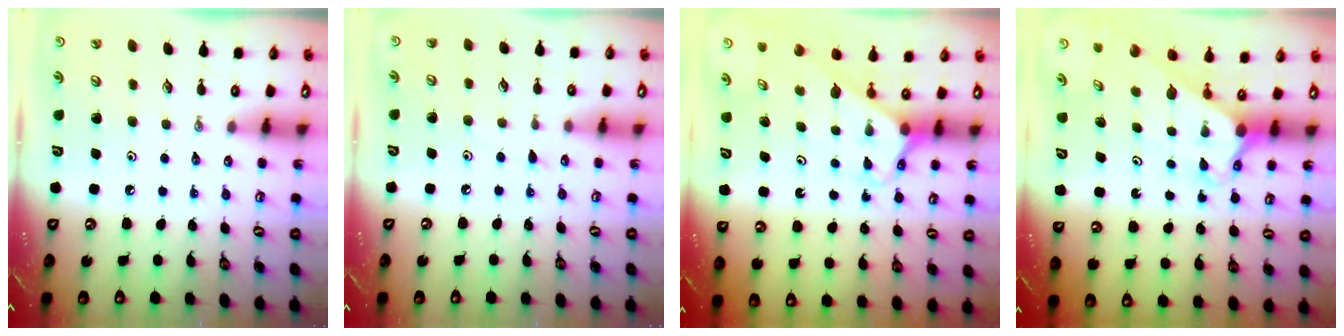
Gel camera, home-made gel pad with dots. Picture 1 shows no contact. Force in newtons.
{"total": 6.0, "press": 6.0, "slide": 0.4}
{"total": 2.6, "press": 2.6, "slide": 0.2}
{"total": 2.7, "press": 2.7, "slide": 0.2}